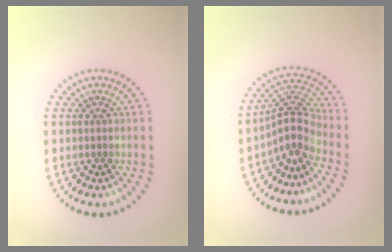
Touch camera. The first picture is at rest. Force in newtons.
{"total": 3.9, "press": 2.8, "slide": 2.7}